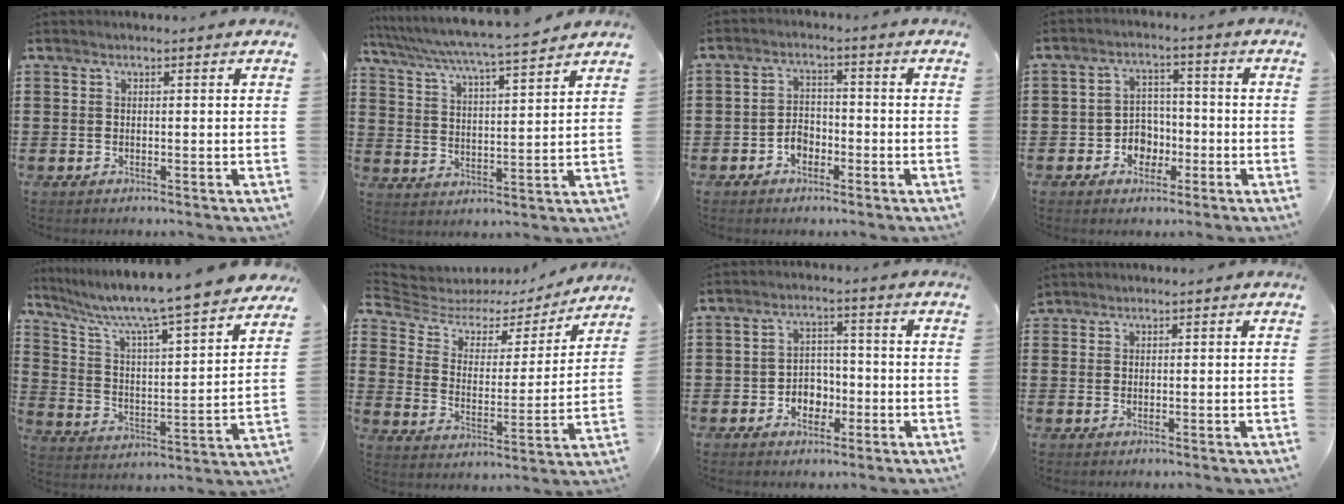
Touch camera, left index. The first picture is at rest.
{"total": 4.8, "force": [4.5, -0.5, 1.7], "torque": [-0.056, -0.035, 0.070]}
{"total": 3.0, "force": [-1.7, 2.0, 1.4], "torque": [-0.030, 0.003, -0.035]}
{"total": 4.7, "force": [-2.0, 3.9, 1.7], "torque": [-0.039, 0.012, -0.040]}
{"total": 7.8, "force": [6.9, -0.2, 3.6], "torque": [-0.101, -0.062, 0.109]}
{"total": 4.9, "force": [3.9, 2.3, 1.8], "torque": [-0.062, -0.023, 0.061]}
{"total": 4.2, "force": [-1.9, 3.2, 1.9], "torque": [-0.034, 0.004, -0.042]}
{"total": 1.0, "force": [0.9, 0.4, 0.1], "torque": [-0.005, 0.002, 0.018]}